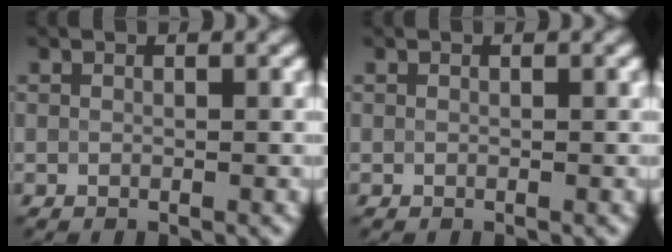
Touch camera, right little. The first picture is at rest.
{"total": 0.0}